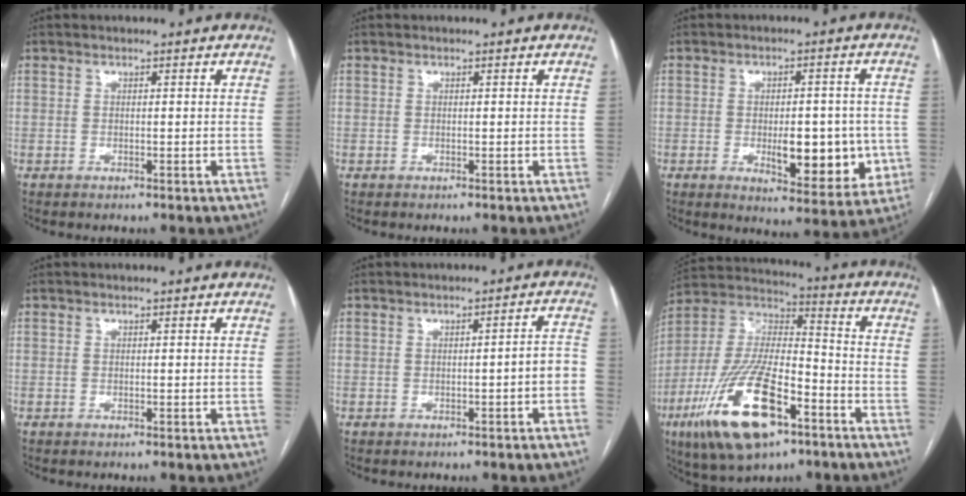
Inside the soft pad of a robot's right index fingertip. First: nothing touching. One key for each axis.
{"total": 0.0}
{"total": 11.4, "fx": -2.3, "fy": 4.5, "fz": 10.2, "tx": -0.126, "ty": -0.002, "tz": -0.019}
{"total": 0.0}
{"total": 2.7, "fx": -1.1, "fy": 0.3, "fz": 2.4, "tx": -0.019, "ty": 0.008, "tz": -0.016}
{"total": 21.0, "fx": -10.3, "fy": 7.3, "fz": 16.7, "tx": -0.366, "ty": -0.020, "tz": -0.182}